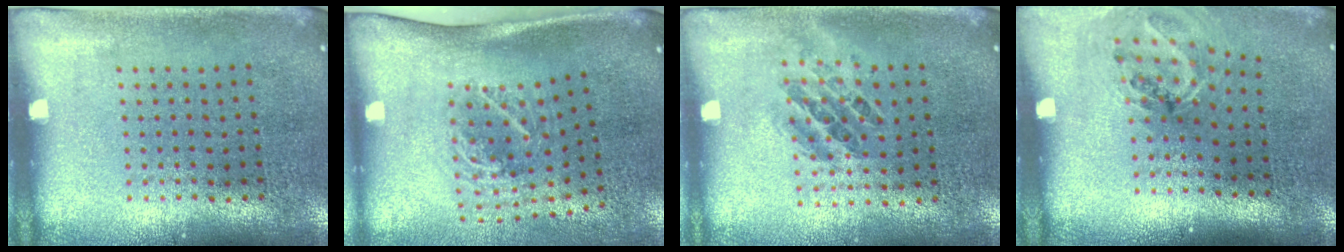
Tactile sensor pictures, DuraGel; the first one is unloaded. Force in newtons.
{"total": 1.9, "press": 1.2, "slide": 1.5}
{"total": 0.9, "press": 0.9, "slide": 0.4}
{"total": 1.2, "press": 1.0, "slide": 0.6}